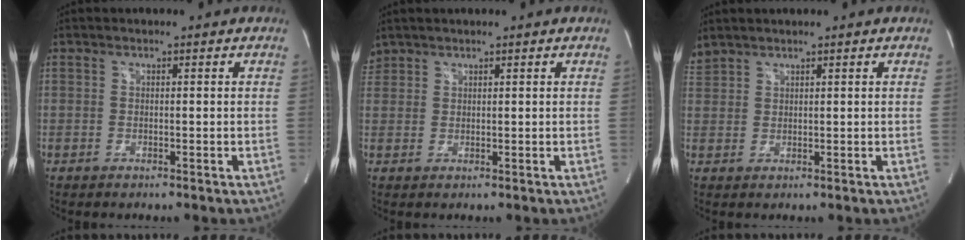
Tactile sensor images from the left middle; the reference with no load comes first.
{"total": 2.0, "force": [1.8, 0.9, 0.0], "torque": [-0.004, 0.014, 0.038]}
{"total": 2.6, "force": [2.5, 0.4, 0.4], "torque": [-0.024, 0.023, 0.058]}